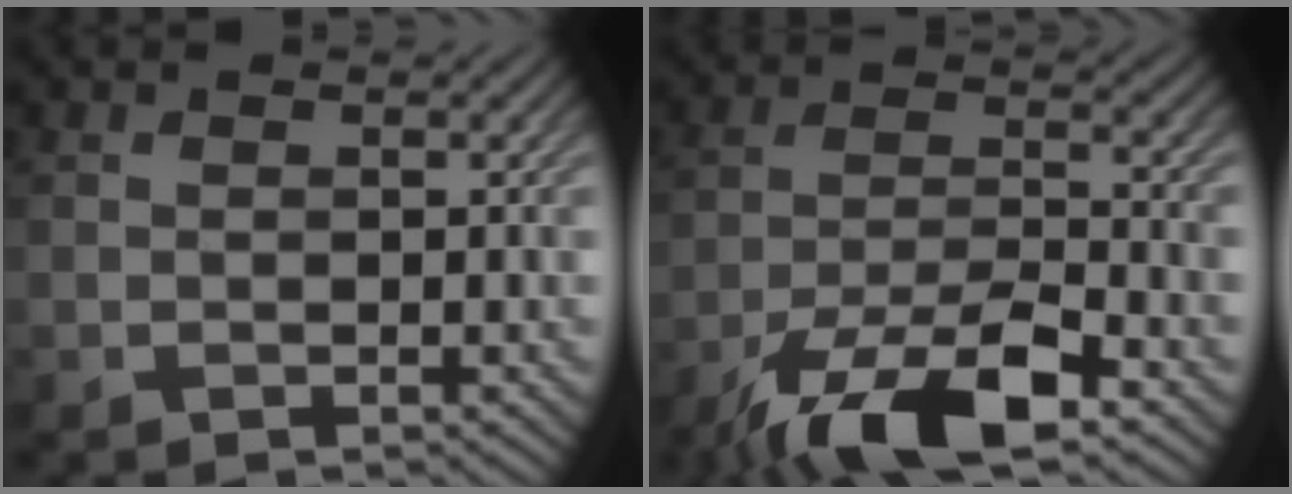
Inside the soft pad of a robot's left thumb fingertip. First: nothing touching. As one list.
[{"total": 12.4, "force": [-8.4, 3.4, 8.5], "torque": [-0.160, -0.005, -0.160]}]